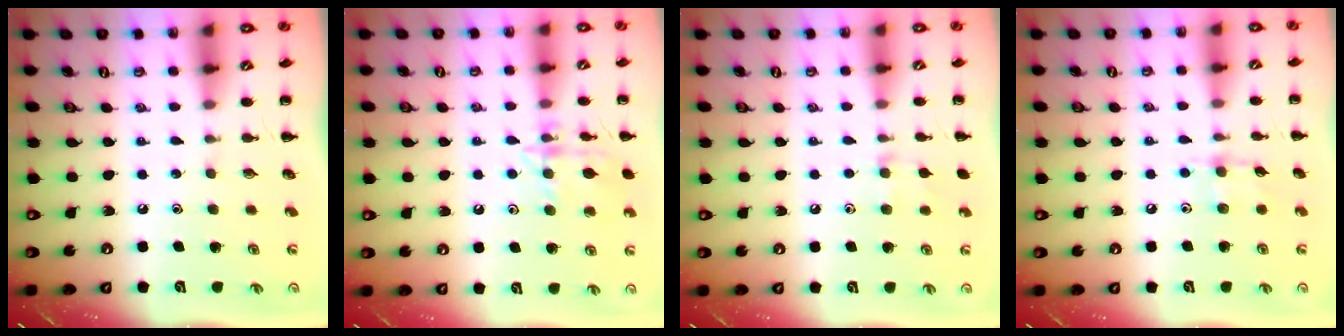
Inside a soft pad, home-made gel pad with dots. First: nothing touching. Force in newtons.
{"total": 12.3, "press": 12.3, "slide": 0.5}
{"total": 7.6, "press": 7.4, "slide": 1.8}
{"total": 5.3, "press": 5.1, "slide": 1.2}